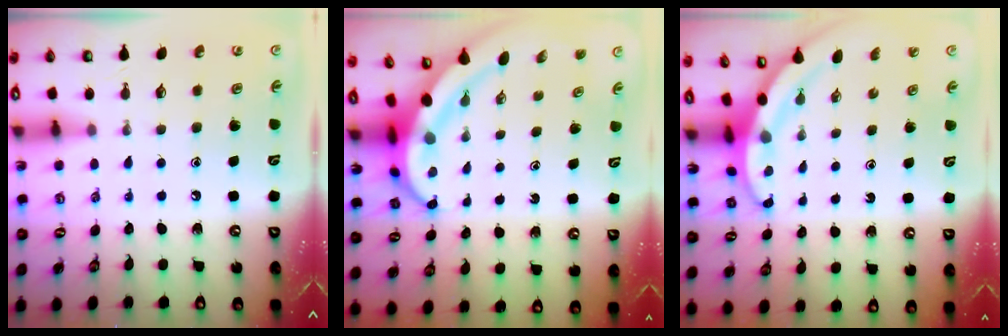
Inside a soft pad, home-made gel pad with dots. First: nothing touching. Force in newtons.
{"total": 7.3, "press": 7.1, "slide": 1.5}
{"total": 3.6, "press": 3.6, "slide": 0.2}